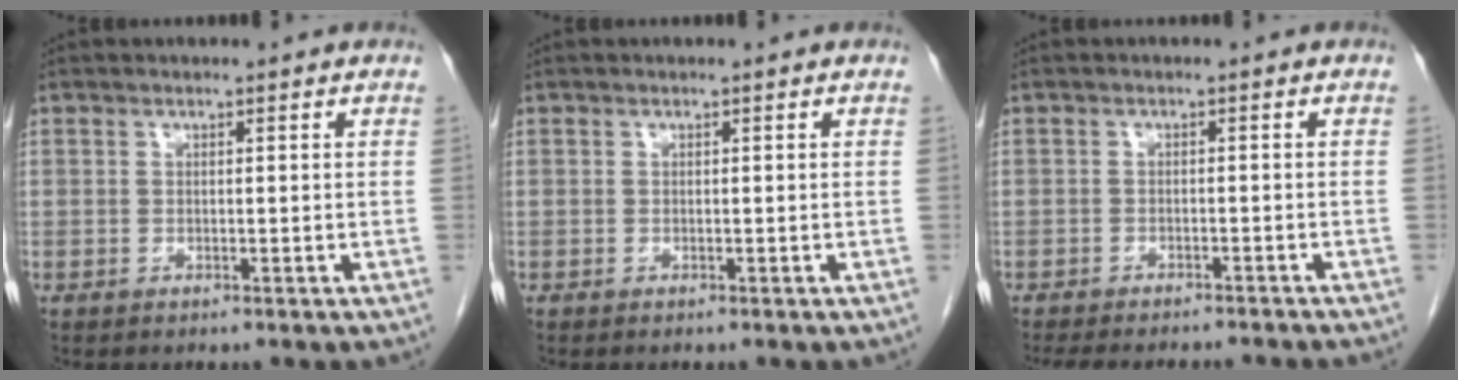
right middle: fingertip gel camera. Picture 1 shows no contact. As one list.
[{"total": 0.0}, {"total": 13.2, "force": [-11.9, 2.0, 5.3], "torque": [-0.084, -0.015, -0.148]}]